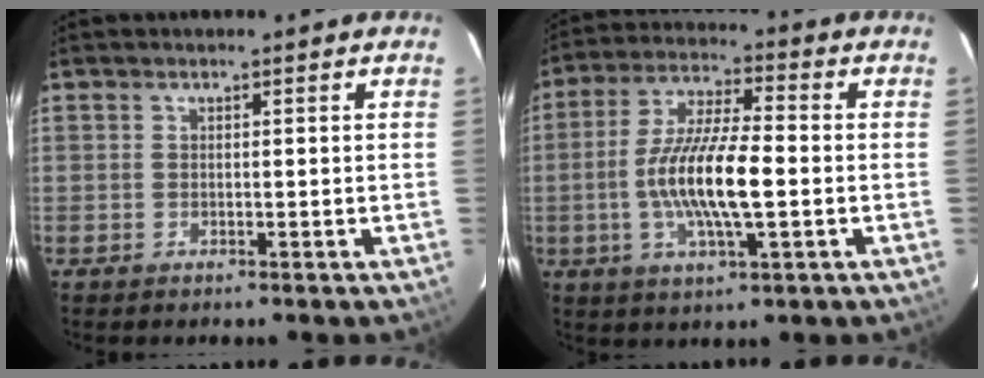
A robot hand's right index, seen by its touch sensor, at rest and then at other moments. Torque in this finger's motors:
{"motor_torque": [1.74, -0.37, 0.95, 0.21]}